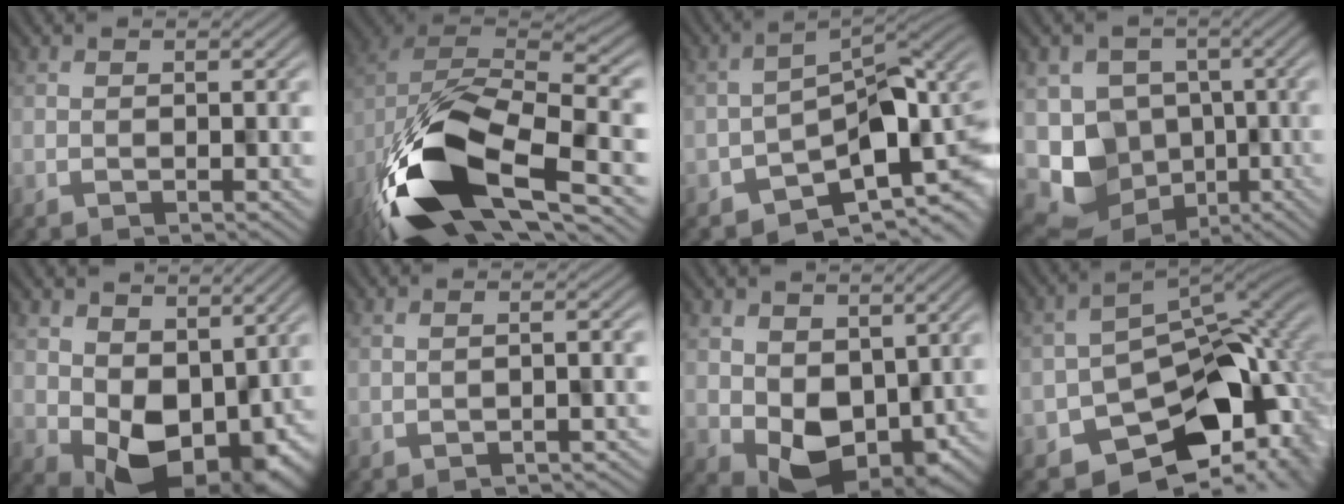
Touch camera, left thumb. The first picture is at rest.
{"total": 16.6, "force": [-6.5, 9.3, 12.2], "torque": [-0.270, -0.042, -0.103]}
{"total": 6.9, "force": [-3.2, 3.9, 4.6], "torque": [-0.047, -0.010, -0.059]}
{"total": 9.1, "force": [-2.9, 8.3, 2.5], "torque": [-0.060, -0.023, -0.055]}
{"total": 7.8, "force": [1.1, 6.1, 4.7], "torque": [-0.084, -0.042, 0.035]}
{"total": 1.2, "force": [-0.9, -0.2, -0.8], "torque": [0.016, 0.005, -0.016]}
{"total": 6.7, "force": [0.8, 5.5, 3.8], "torque": [-0.080, -0.040, 0.027]}
{"total": 11.0, "force": [-5.5, 7.5, 5.9], "torque": [-0.079, -0.025, -0.096]}